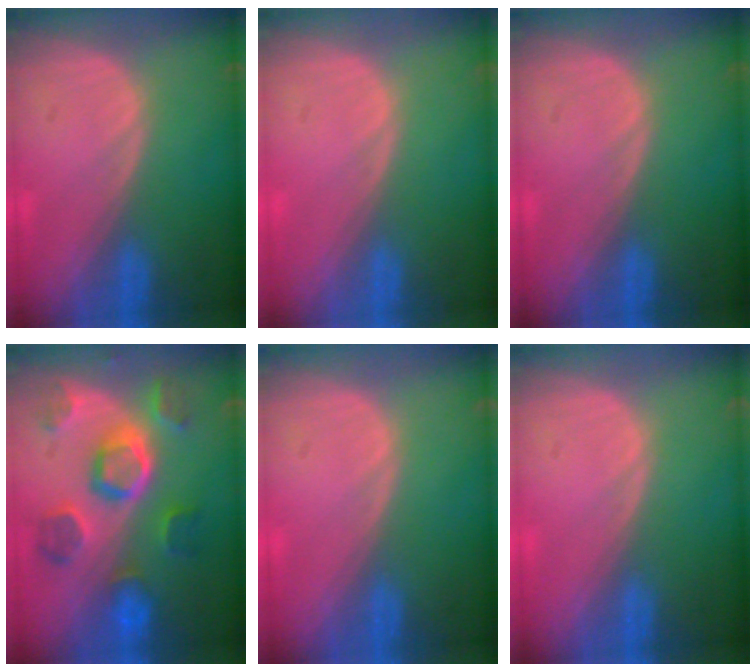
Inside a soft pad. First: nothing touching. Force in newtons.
{"total": 0.0}
{"total": 0.0}
{"total": 9.7, "press": 9.2, "slide": 3.1}
{"total": 0.0}
{"total": 0.0}